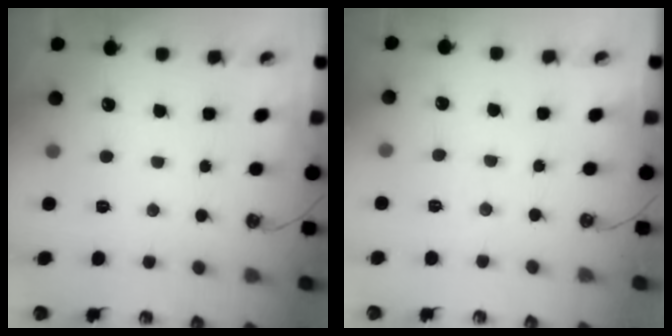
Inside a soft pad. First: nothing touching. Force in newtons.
{"total": 3.2, "press": 3.2, "slide": 0.5}